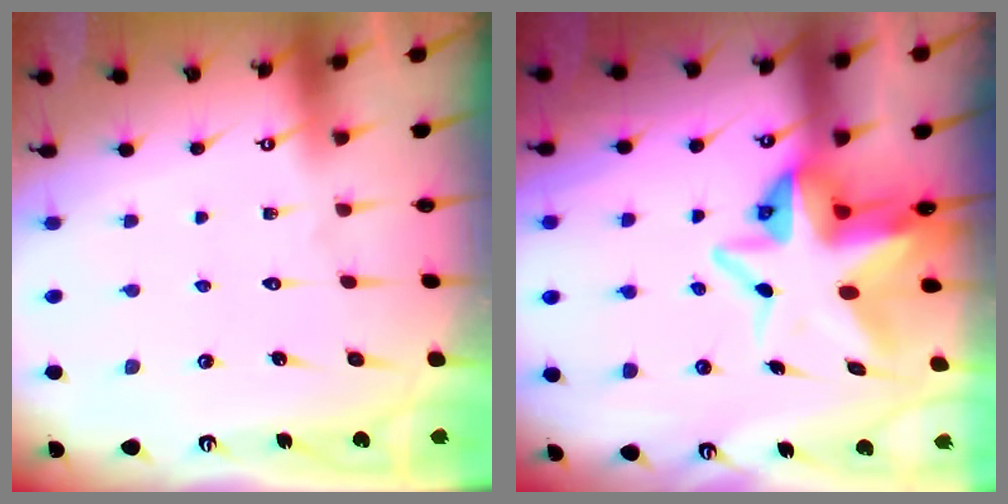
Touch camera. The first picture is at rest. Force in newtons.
{"total": 10.1, "press": 10.0, "slide": 0.8}